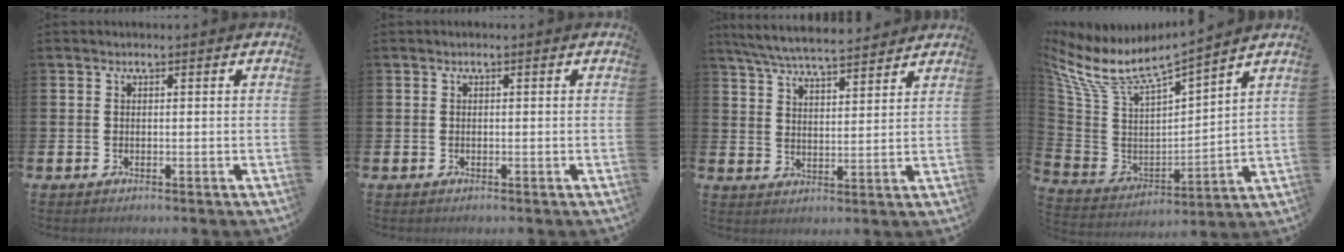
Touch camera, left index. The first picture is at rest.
{"total": 0.0}
{"total": 6.7, "force": [6.4, 0.6, 1.9], "torque": [-0.057, -0.032, 0.114]}
{"total": 6.9, "force": [6.0, 1.7, 3.0], "torque": [-0.093, -0.047, 0.098]}